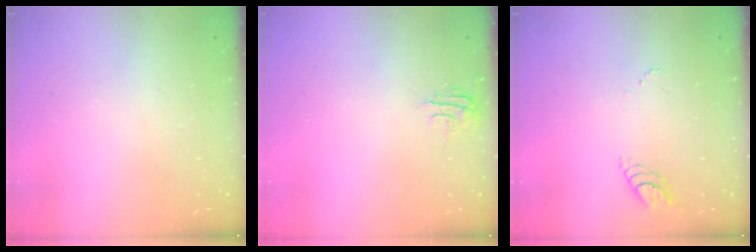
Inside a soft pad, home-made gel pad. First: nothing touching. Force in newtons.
{"total": 4.8, "press": 4.8, "slide": 0.3}
{"total": 3.6, "press": 3.5, "slide": 0.6}